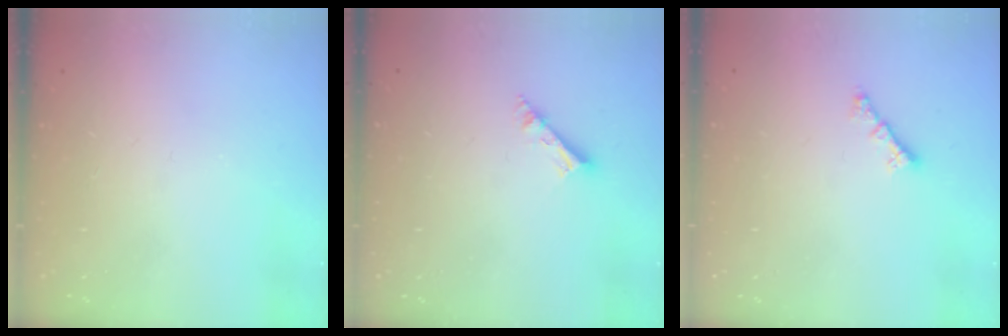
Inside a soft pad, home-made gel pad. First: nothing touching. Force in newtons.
{"total": 3.8, "press": 3.8, "slide": 0.6}
{"total": 0.8, "press": 0.7, "slide": 0.4}